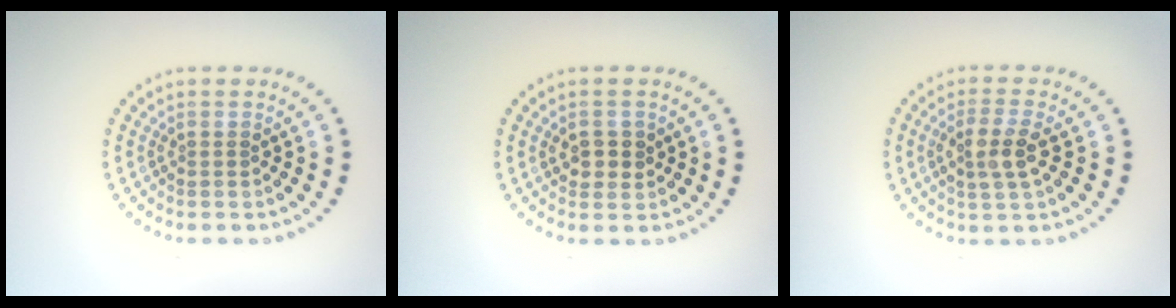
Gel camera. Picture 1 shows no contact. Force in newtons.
{"total": 2.0, "press": 2.0, "slide": 0.4}
{"total": 2.8, "press": 2.6, "slide": 1.1}